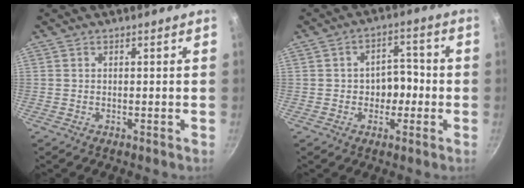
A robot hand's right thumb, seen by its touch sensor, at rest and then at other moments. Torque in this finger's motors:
{"motor_torque": [0.26, -0.15, -0.20, -0.17, -0.02]}